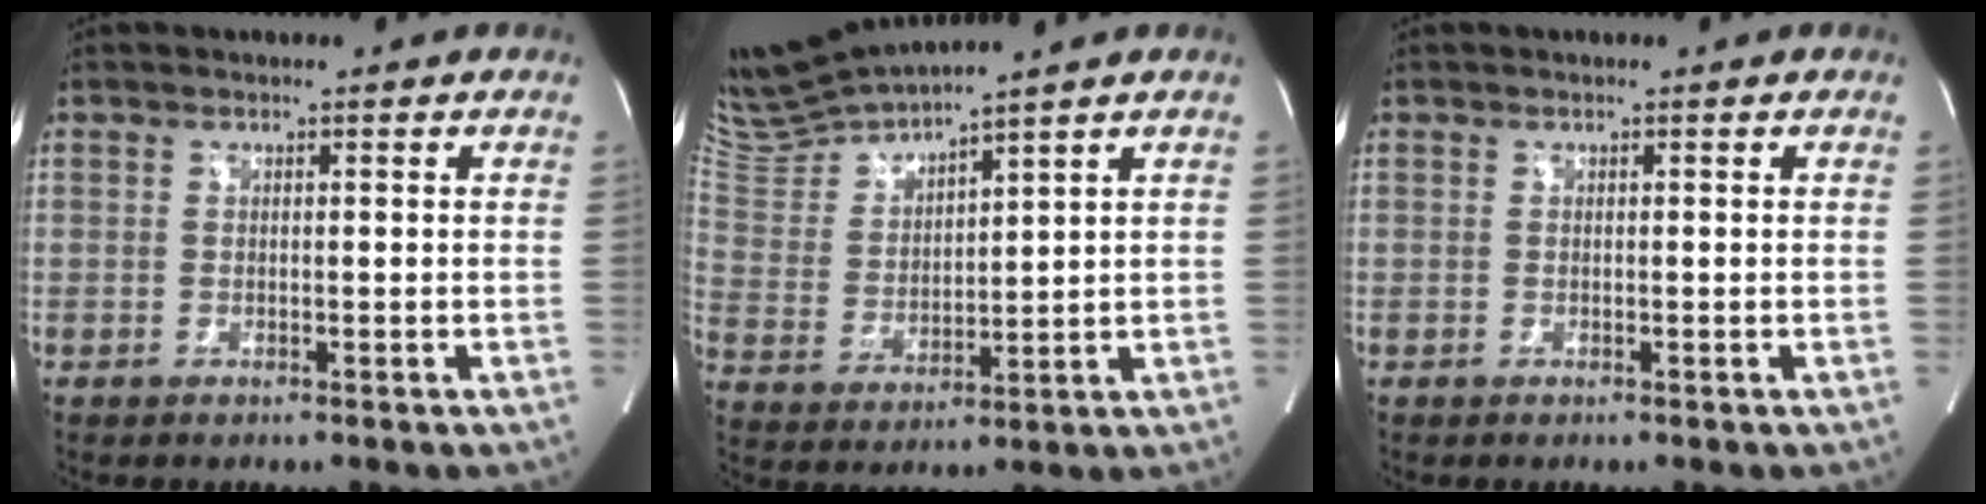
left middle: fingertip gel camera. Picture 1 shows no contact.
{"total": 9.6, "force": [9.3, -1.2, 2.0], "torque": [-0.068, 0.002, 0.203]}
{"total": 0.0}